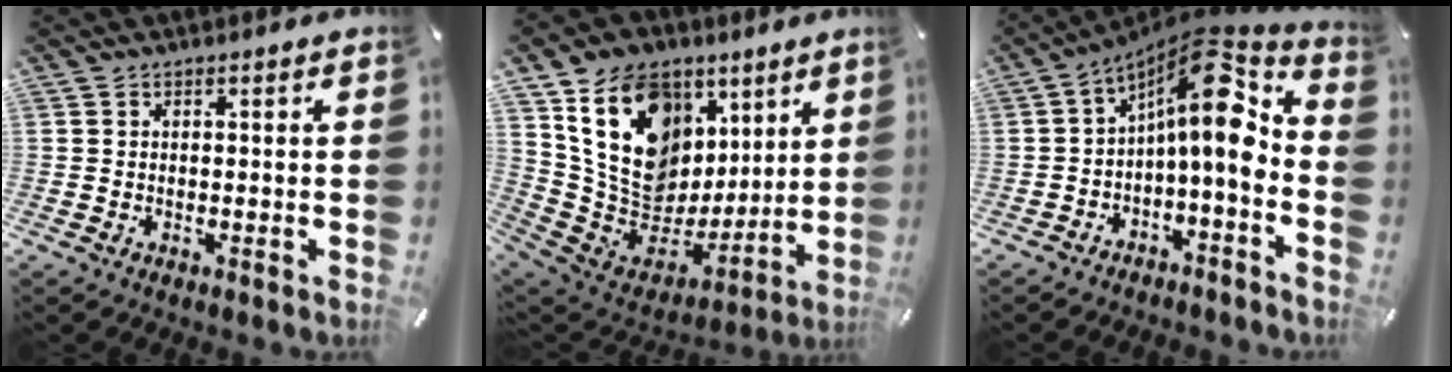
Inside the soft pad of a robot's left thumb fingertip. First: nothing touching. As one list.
[{"total": 19.9, "force": [8.1, 15.5, 9.5], "torque": [-0.150, -0.041, 0.165]}, {"total": 14.1, "force": [3.6, 5.4, 12.5], "torque": [-0.189, -0.029, 0.052]}]